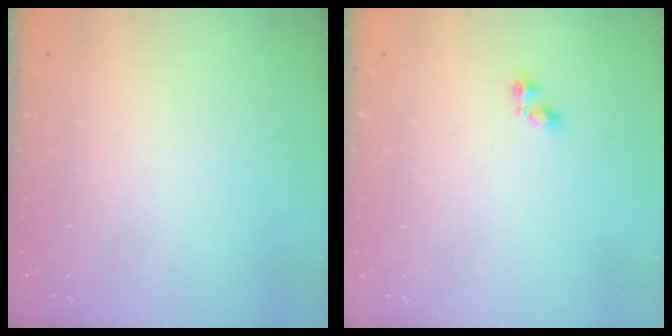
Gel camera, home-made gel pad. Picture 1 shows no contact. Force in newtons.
{"total": 3.2, "press": 3.1, "slide": 0.4}